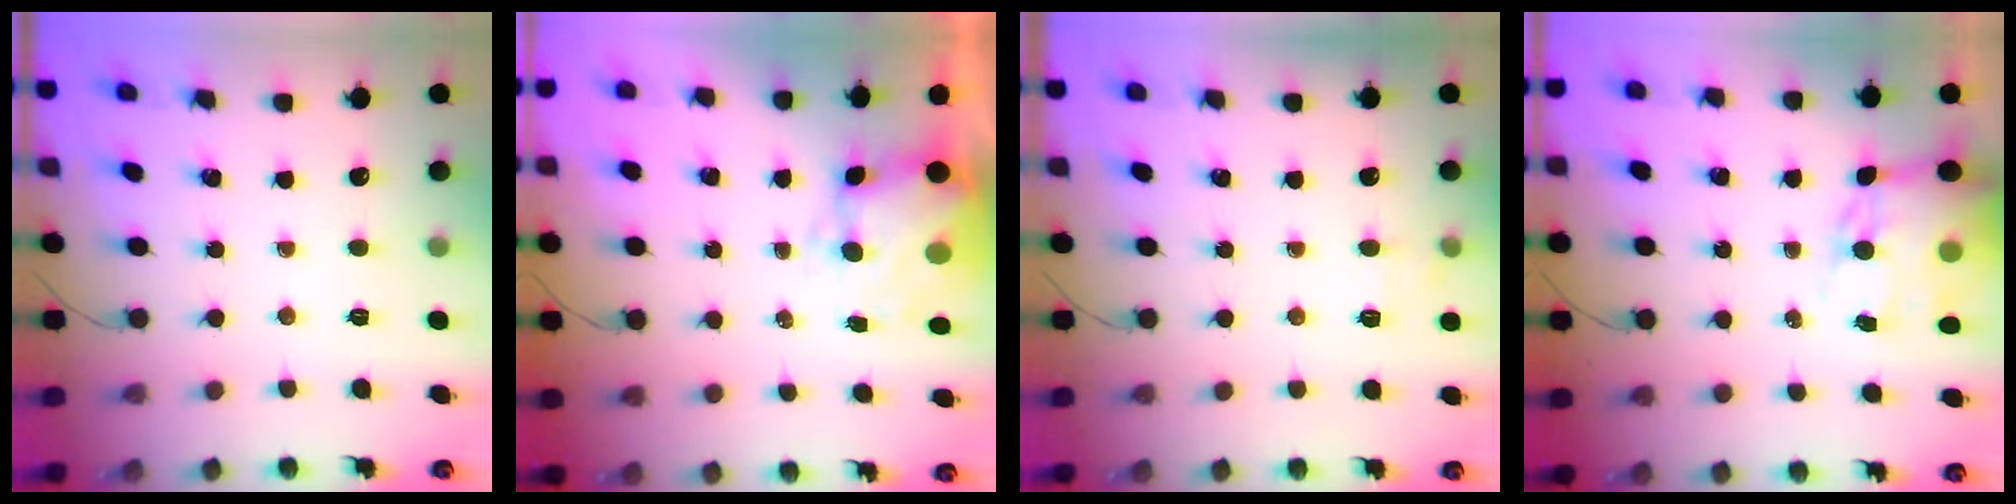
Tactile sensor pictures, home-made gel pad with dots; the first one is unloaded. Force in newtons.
{"total": 8.3, "press": 8.1, "slide": 2.0}
{"total": 6.5, "press": 6.2, "slide": 1.8}
{"total": 16.1, "press": 15.7, "slide": 3.8}